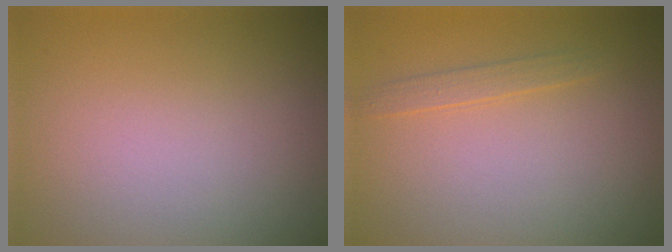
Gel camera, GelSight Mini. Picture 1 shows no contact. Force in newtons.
{"total": 1.1, "press": 1.1, "slide": 0.1}